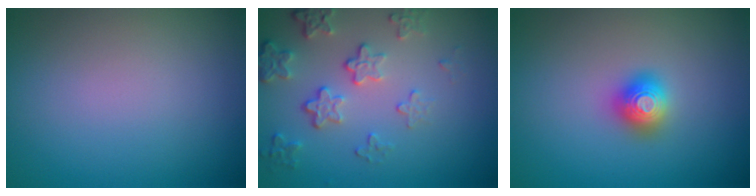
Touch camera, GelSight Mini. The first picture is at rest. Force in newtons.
{"total": 4.2, "press": 3.2, "slide": 2.8}
{"total": 2.0, "press": 2.0, "slide": 0.1}